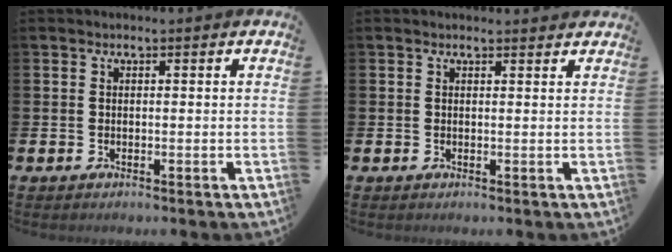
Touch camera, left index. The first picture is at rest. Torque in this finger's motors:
{"motor_torque": [0.77, -1.06, -0.02, -0.01]}